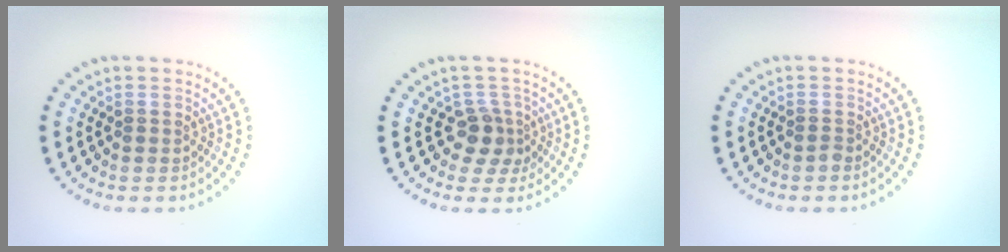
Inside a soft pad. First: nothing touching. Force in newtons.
{"total": 2.4, "press": 1.8, "slide": 1.6}
{"total": 0.5, "press": 0.4, "slide": 0.4}